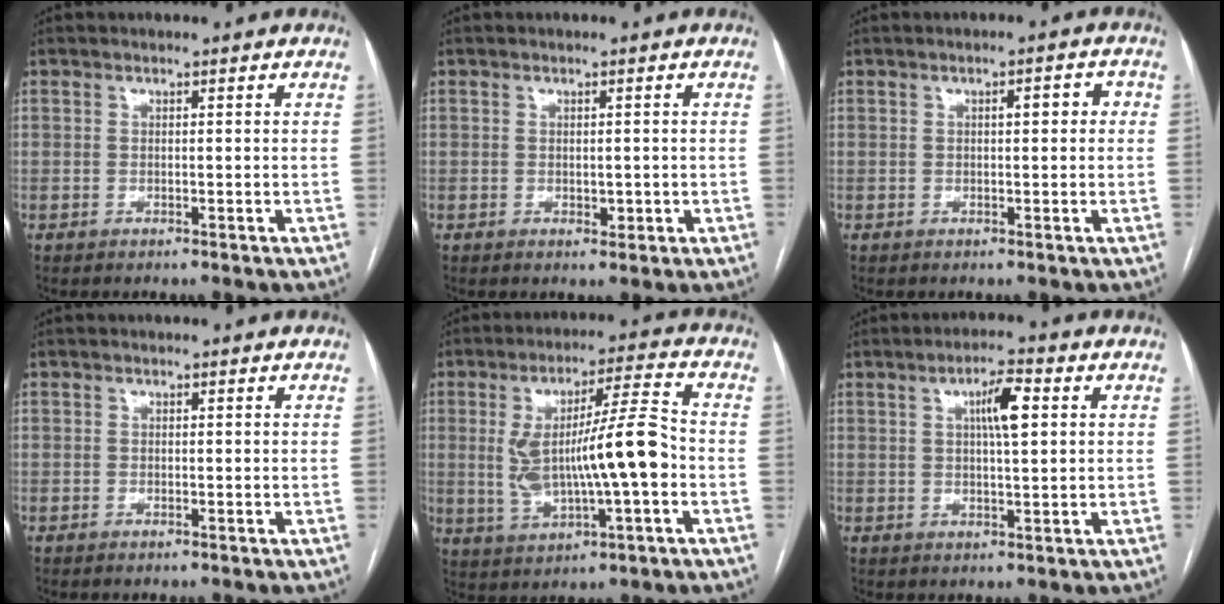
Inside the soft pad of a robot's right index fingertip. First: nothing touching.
{"total": 1.6, "force": [-0.1, 1.2, 1.1], "torque": [-0.011, -0.001, 0.003]}
{"total": 2.6, "force": [0.5, 0.7, 2.5], "torque": [-0.034, 0.012, 0.005]}
{"total": 0.0}
{"total": 13.1, "force": [-1.0, 1.7, 13.0], "torque": [-0.240, 0.016, -0.010]}
{"total": 5.6, "force": [1.7, 0.8, 5.3], "torque": [-0.093, 0.009, 0.027]}